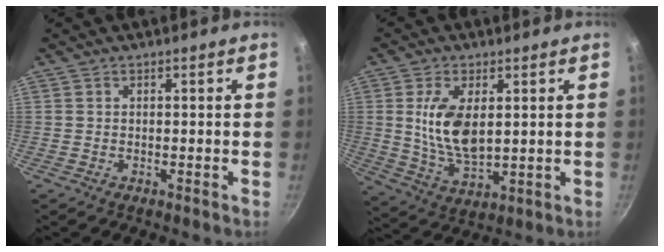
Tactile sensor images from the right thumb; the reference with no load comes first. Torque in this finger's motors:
{"motor_torque": [0.57, 0.44, 1.17, 0.20, 0.36]}